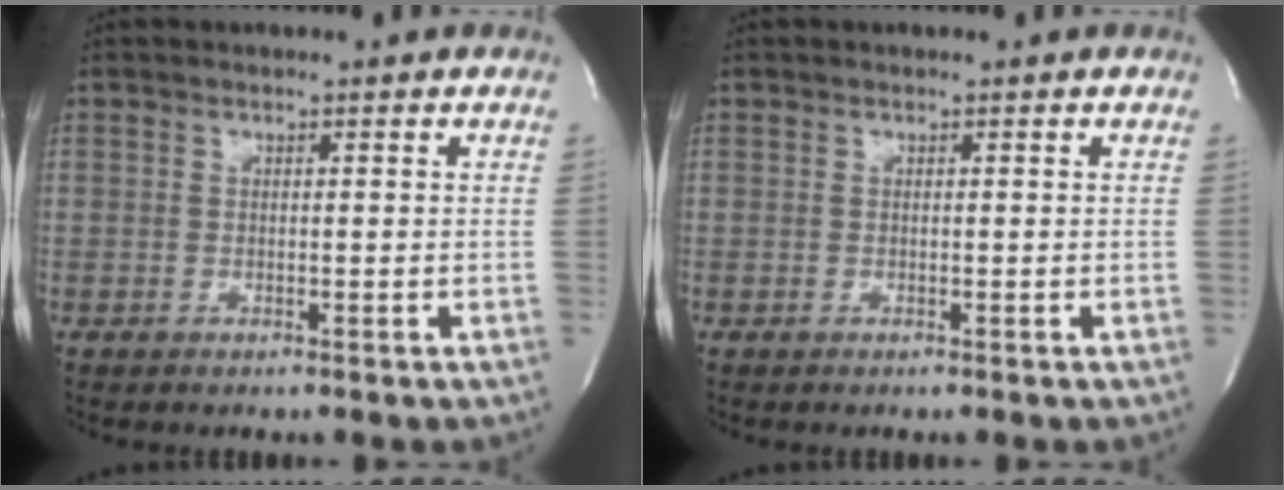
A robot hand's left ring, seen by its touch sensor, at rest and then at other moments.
{"total": 0.0}